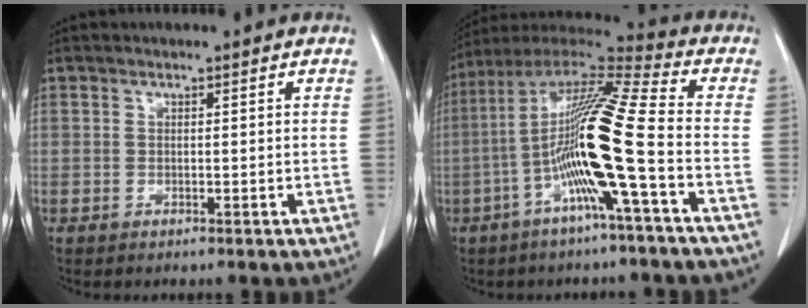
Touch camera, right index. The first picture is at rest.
{"total": 16.4, "force": [-4.2, -0.9, 15.8], "torque": [-0.297, 0.008, -0.092]}